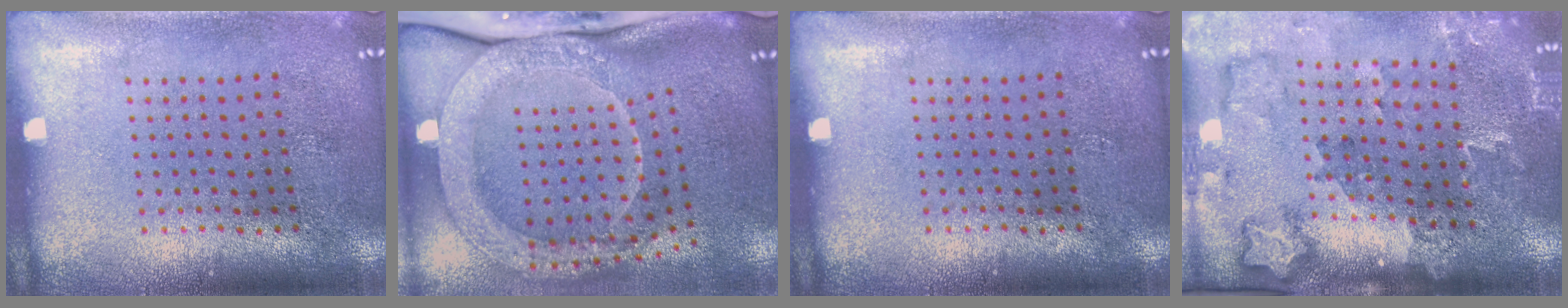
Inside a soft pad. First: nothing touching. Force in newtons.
{"total": 2.7, "press": 2.3, "slide": 1.5}
{"total": 0.0}
{"total": 1.8, "press": 1.7, "slide": 0.4}